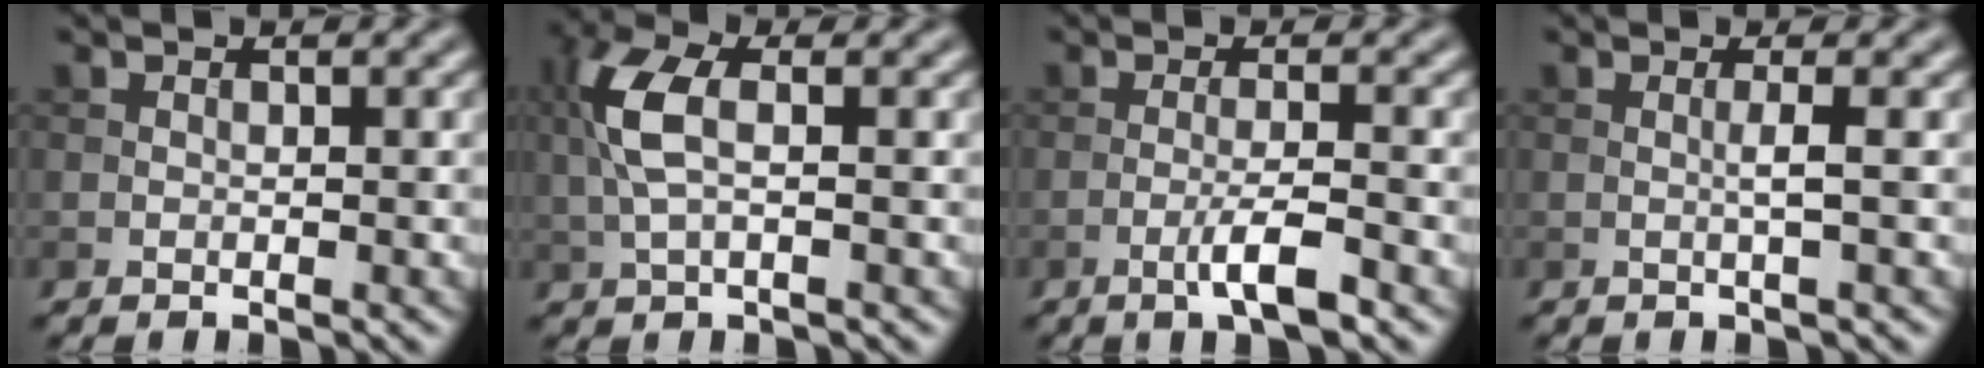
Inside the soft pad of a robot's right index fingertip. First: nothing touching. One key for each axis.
{"total": 4.5, "fx": 0.6, "fy": 1.9, "fz": 4.0, "tx": -0.096, "ty": 0.008, "tz": 0.008}
{"total": 3.2, "fx": -1.5, "fy": 0.3, "fz": 2.8, "tx": -0.048, "ty": 0.007, "tz": -0.033}
{"total": 1.4, "fx": 0.0, "fy": 0.1, "fz": 1.4, "tx": -0.025, "ty": 0.001, "tz": -0.005}